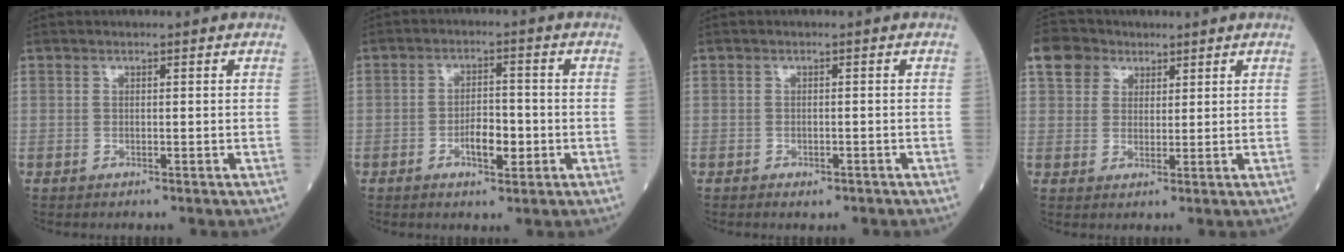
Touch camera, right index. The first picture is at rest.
{"total": 4.7, "force": [-1.5, 1.7, 4.1], "torque": [-0.068, 0.003, -0.023]}
{"total": 1.5, "force": [-1.0, 0.8, 0.6], "torque": [-0.008, 0.002, -0.010]}
{"total": 5.6, "force": [3.1, 4.4, 1.4], "torque": [-0.037, 0.021, 0.059]}